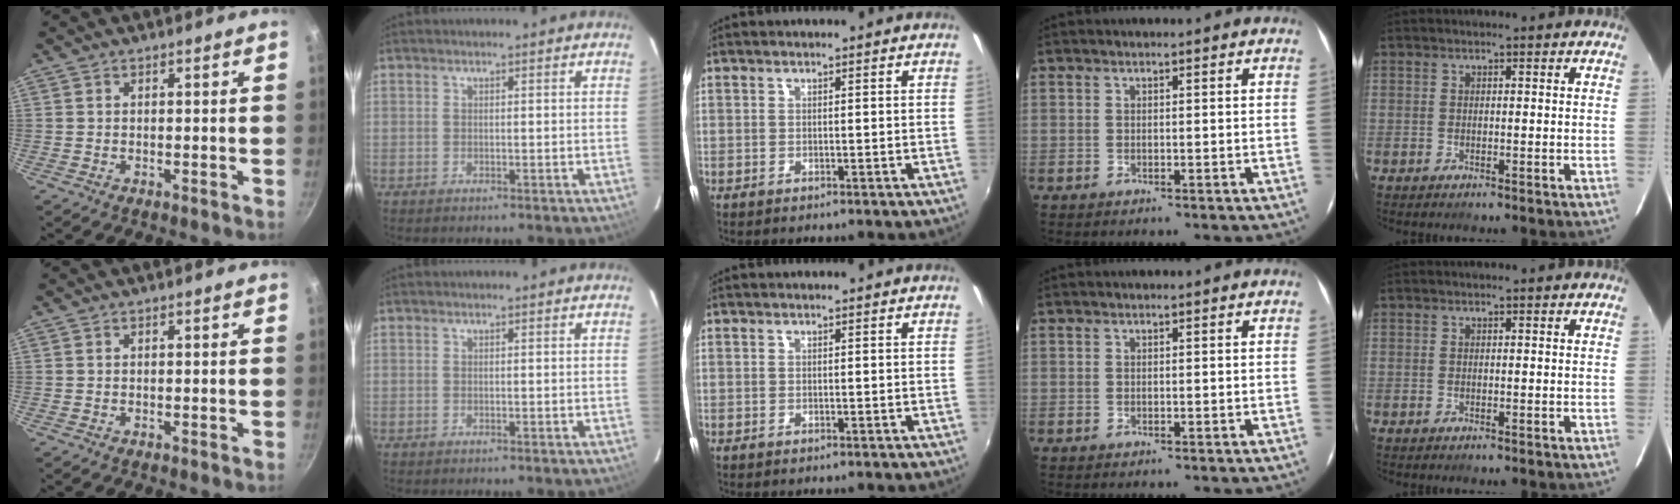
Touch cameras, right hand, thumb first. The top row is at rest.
{}